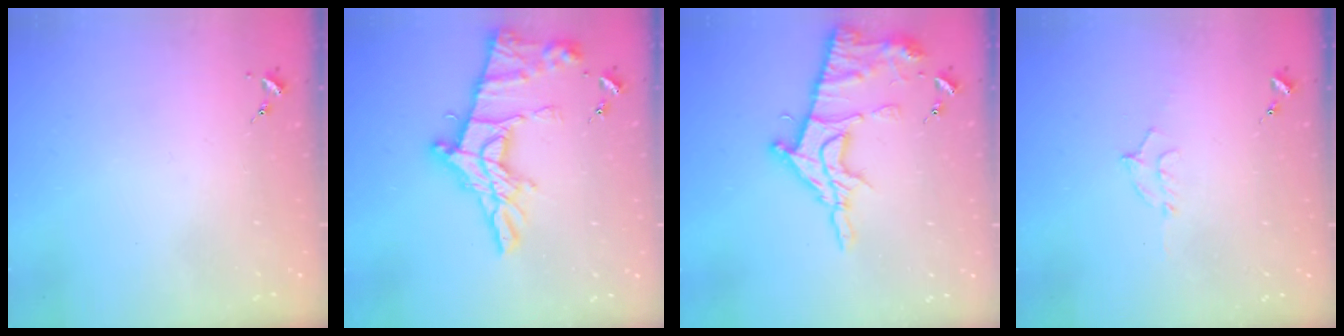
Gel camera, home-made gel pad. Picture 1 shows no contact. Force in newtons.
{"total": 19.8, "press": 19.7, "slide": 1.7}
{"total": 14.2, "press": 14.2, "slide": 1.1}
{"total": 7.2, "press": 7.1, "slide": 1.1}